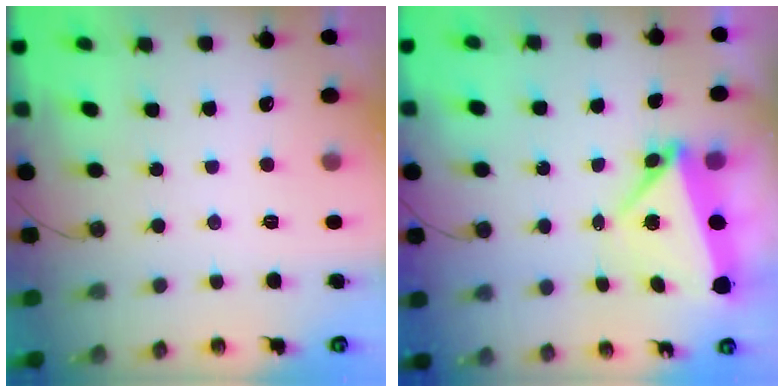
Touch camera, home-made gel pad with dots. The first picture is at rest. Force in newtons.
{"total": 5.4, "press": 5.4, "slide": 0.4}